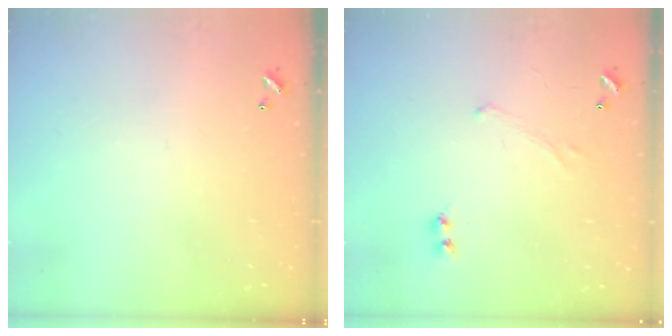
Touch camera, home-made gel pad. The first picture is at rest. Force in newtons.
{"total": 0.7, "press": 0.6, "slide": 0.2}